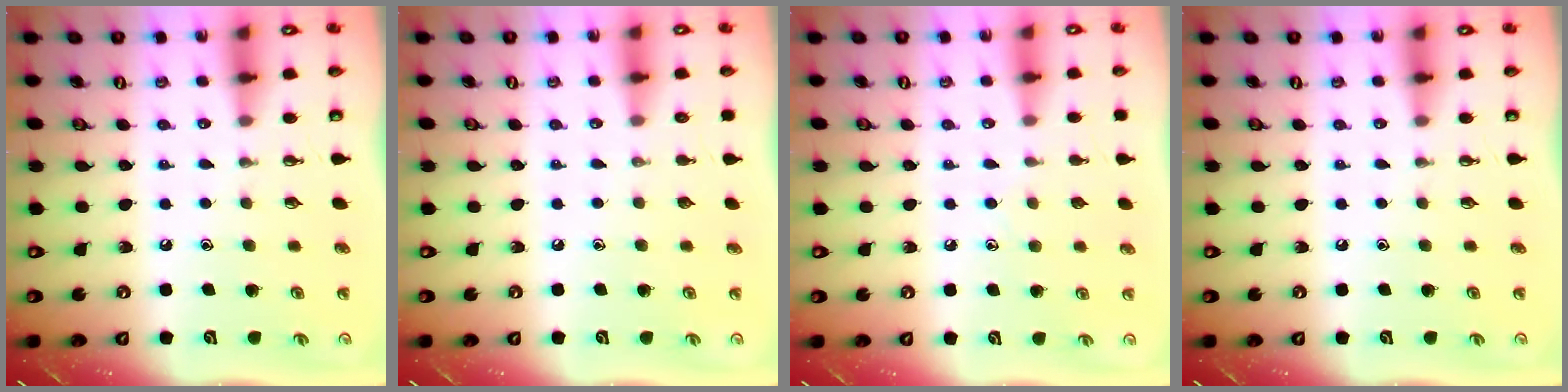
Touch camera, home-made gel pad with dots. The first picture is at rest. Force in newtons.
{"total": 0.0}
{"total": 6.1, "press": 6.1, "slide": 0.7}
{"total": 0.0}